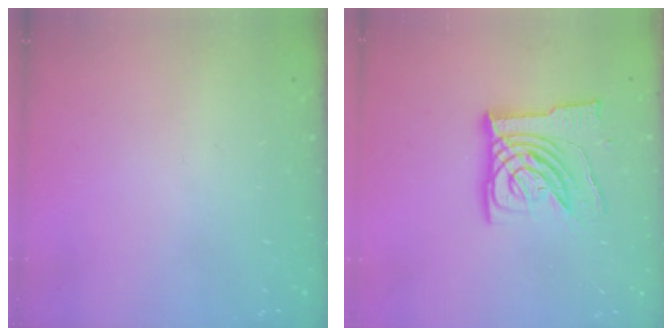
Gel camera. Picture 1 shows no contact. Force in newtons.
{"total": 15.3, "press": 15.2, "slide": 2.0}